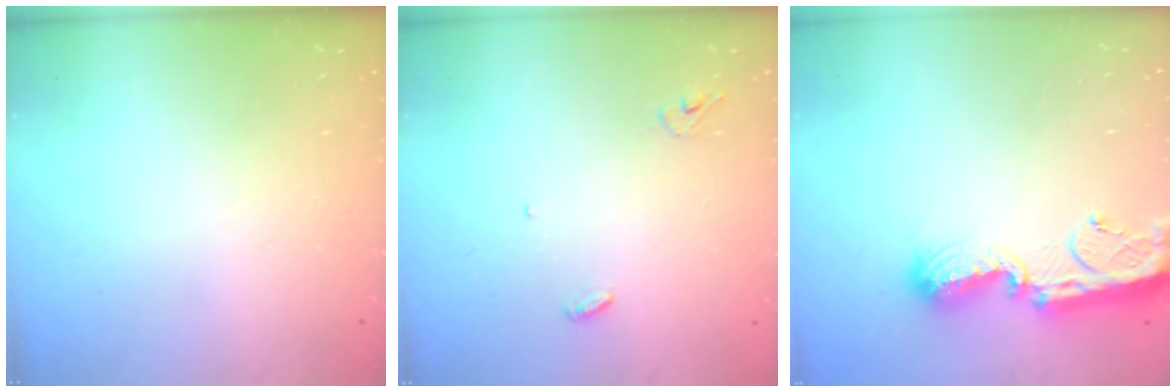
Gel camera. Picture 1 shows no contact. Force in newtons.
{"total": 3.5, "press": 3.5, "slide": 0.3}
{"total": 11.2, "press": 11.2, "slide": 1.0}